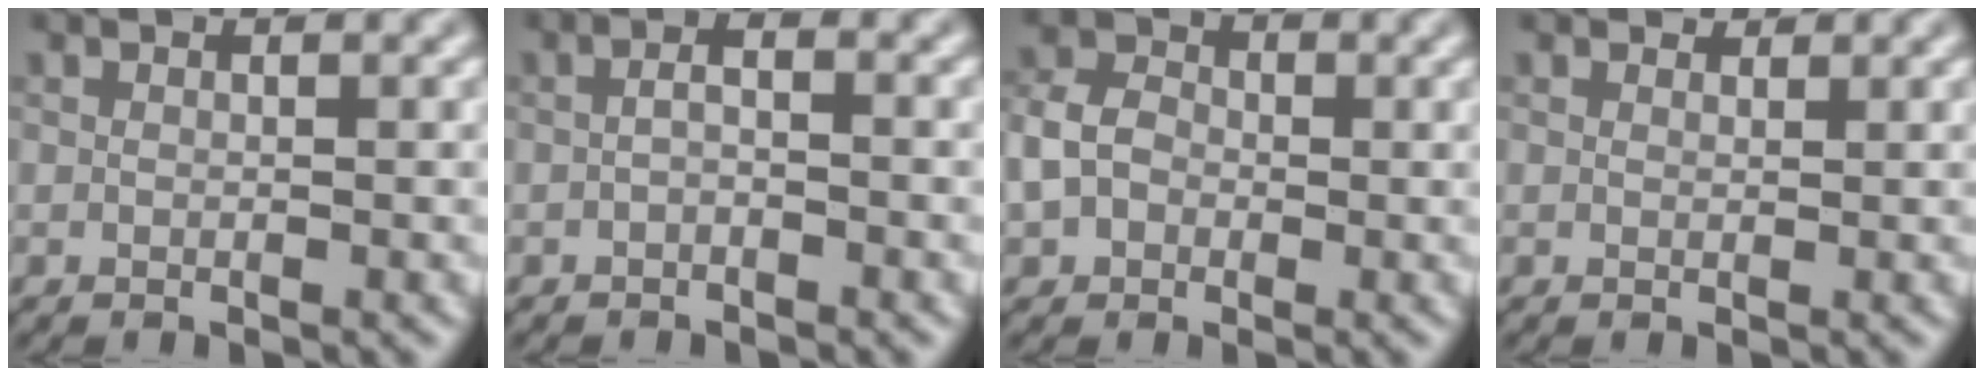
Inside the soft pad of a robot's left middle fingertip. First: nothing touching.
{"total": 1.1, "force": [-0.8, 0.0, 0.6], "torque": [-0.023, 0.001, -0.015]}
{"total": 3.4, "force": [-0.7, 2.8, 1.7], "torque": [-0.047, 0.003, -0.017]}
{"total": 1.1, "force": [1.1, 0.2, -0.1], "torque": [-0.013, -0.003, 0.013]}